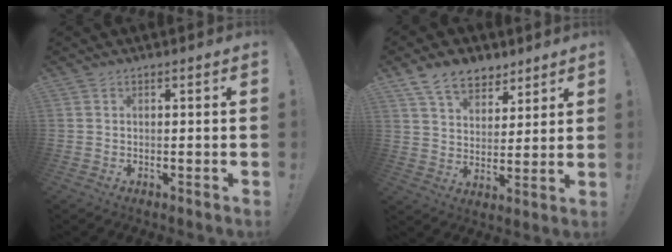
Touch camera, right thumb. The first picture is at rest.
{"total": 11.3, "force": [7.7, 6.9, 4.6], "torque": [-0.075, -0.040, 0.149]}